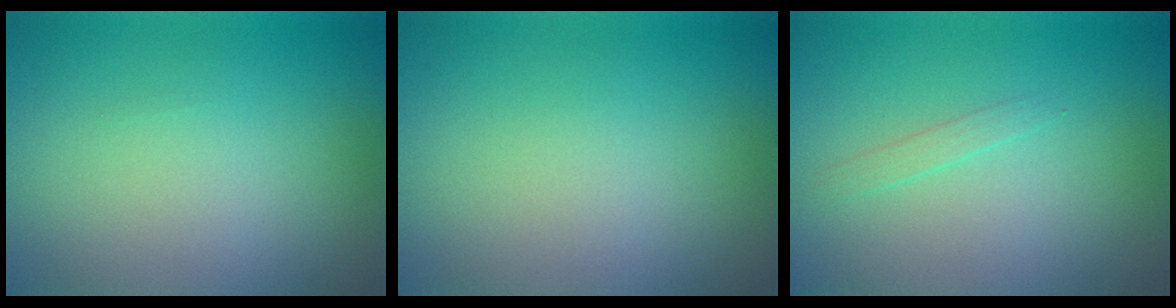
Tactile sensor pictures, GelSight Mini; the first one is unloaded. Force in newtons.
{"total": 0.0}
{"total": 0.8, "press": 0.8, "slide": 0.1}